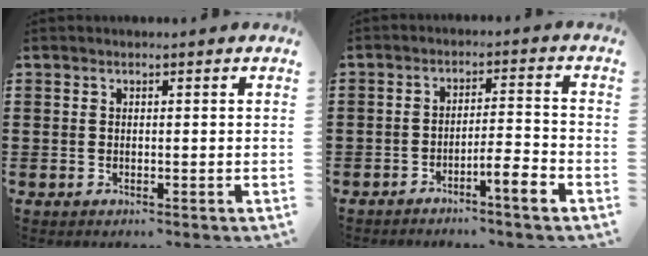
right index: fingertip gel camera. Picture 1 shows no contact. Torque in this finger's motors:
{"motor_torque": [-0.28, 0.29, -0.09, -0.04]}